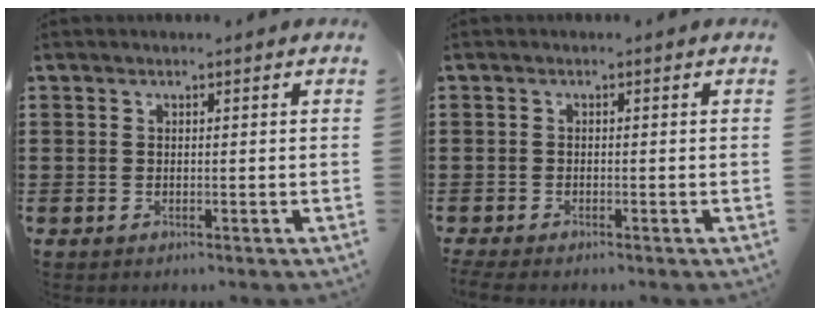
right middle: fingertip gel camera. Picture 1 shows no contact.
{"total": 0.8, "force": [-0.8, 0.1, 0.2], "torque": [-0.003, -0.006, -0.015]}